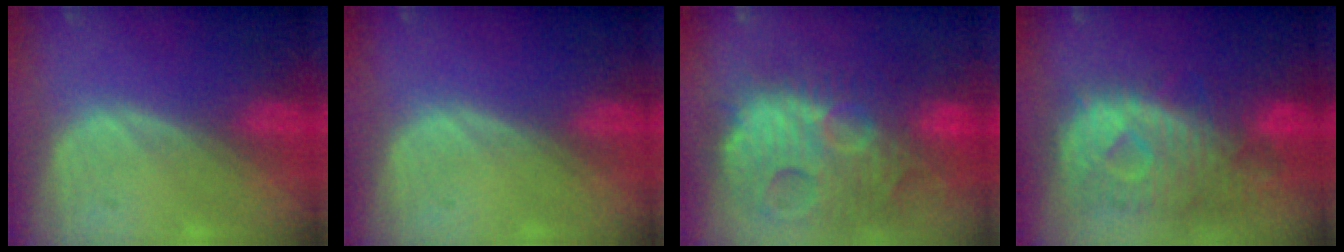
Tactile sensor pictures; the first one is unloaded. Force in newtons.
{"total": 0.0}
{"total": 15.0, "press": 13.0, "slide": 7.4}
{"total": 11.8, "press": 10.2, "slide": 6.0}